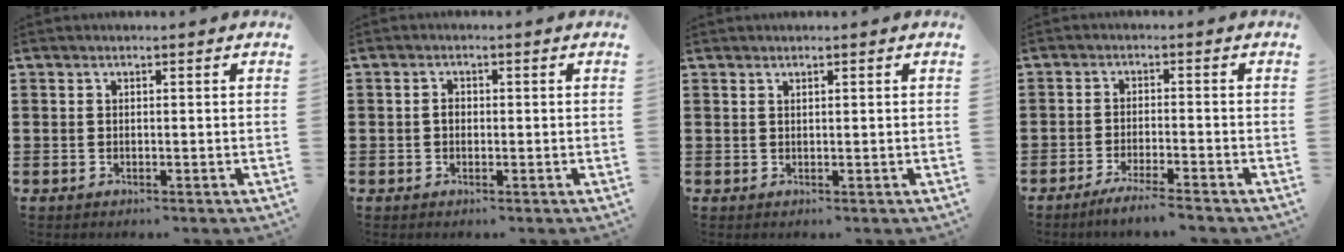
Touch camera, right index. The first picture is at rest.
{"total": 1.3, "force": [-0.2, 0.9, 0.9], "torque": [-0.018, 0.003, -0.004]}
{"total": 0.5, "force": [0.5, 0.1, 0.2], "torque": [-0.006, 0.000, 0.010]}
{"total": 3.1, "force": [-2.8, -0.5, 1.2], "torque": [-0.020, -0.004, -0.053]}